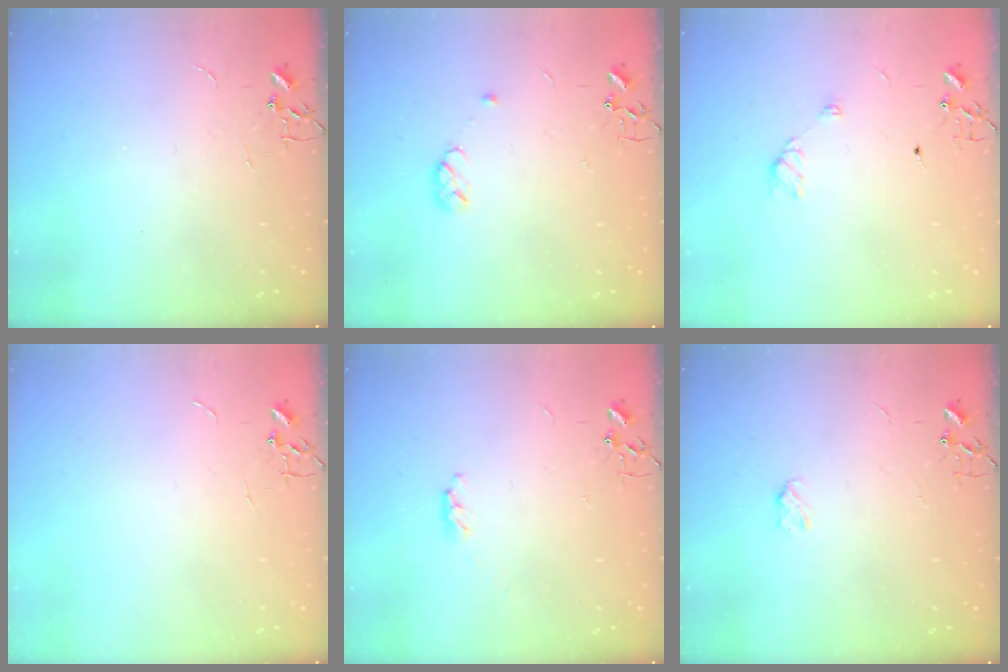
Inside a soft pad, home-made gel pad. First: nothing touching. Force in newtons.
{"total": 4.6, "press": 4.6, "slide": 0.7}
{"total": 6.5, "press": 6.5, "slide": 0.7}
{"total": 0.0}
{"total": 3.4, "press": 3.4, "slide": 0.4}
{"total": 3.2, "press": 3.1, "slide": 0.5}